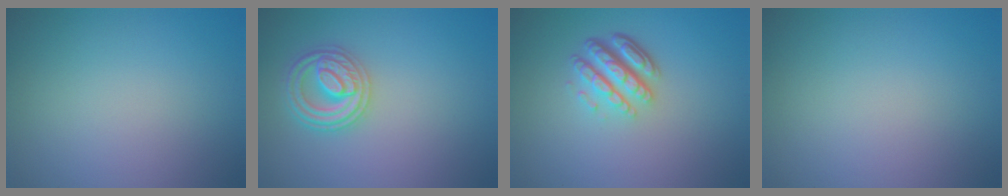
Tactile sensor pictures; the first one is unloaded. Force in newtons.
{"total": 3.6, "press": 3.4, "slide": 1.0}
{"total": 4.9, "press": 3.4, "slide": 3.5}
{"total": 0.0}